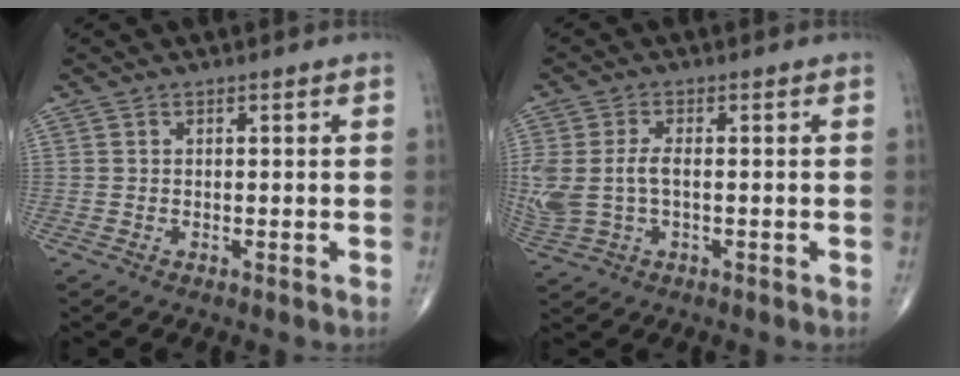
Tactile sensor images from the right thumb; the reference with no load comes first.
{"total": 7.6, "force": [-0.2, 4.2, 6.4], "torque": [-0.161, 0.009, 0.001]}